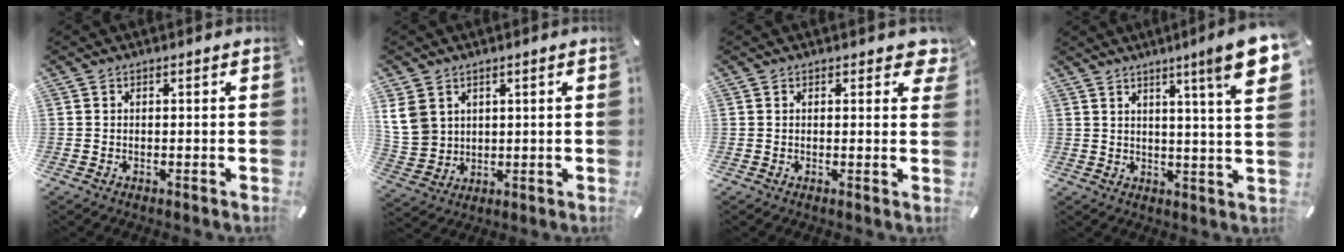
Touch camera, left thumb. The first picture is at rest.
{"total": 8.2, "force": [3.4, 7.1, 2.4], "torque": [-0.078, -0.004, 0.067]}
{"total": 2.2, "force": [1.4, 1.2, 1.2], "torque": [-0.004, -0.003, 0.020]}
{"total": 11.5, "force": [6.5, 0.7, 9.5], "torque": [-0.135, -0.038, 0.098]}